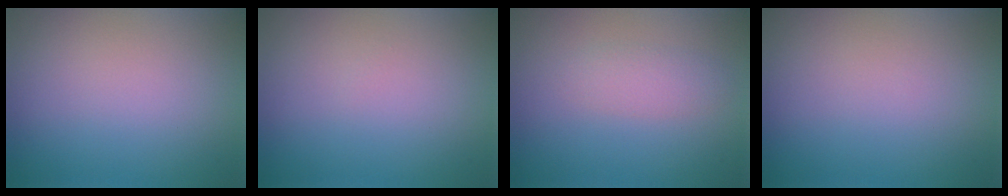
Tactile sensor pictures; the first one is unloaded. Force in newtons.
{"total": 0.0}
{"total": 1.7, "press": 1.7, "slide": 0.0}
{"total": 0.0}